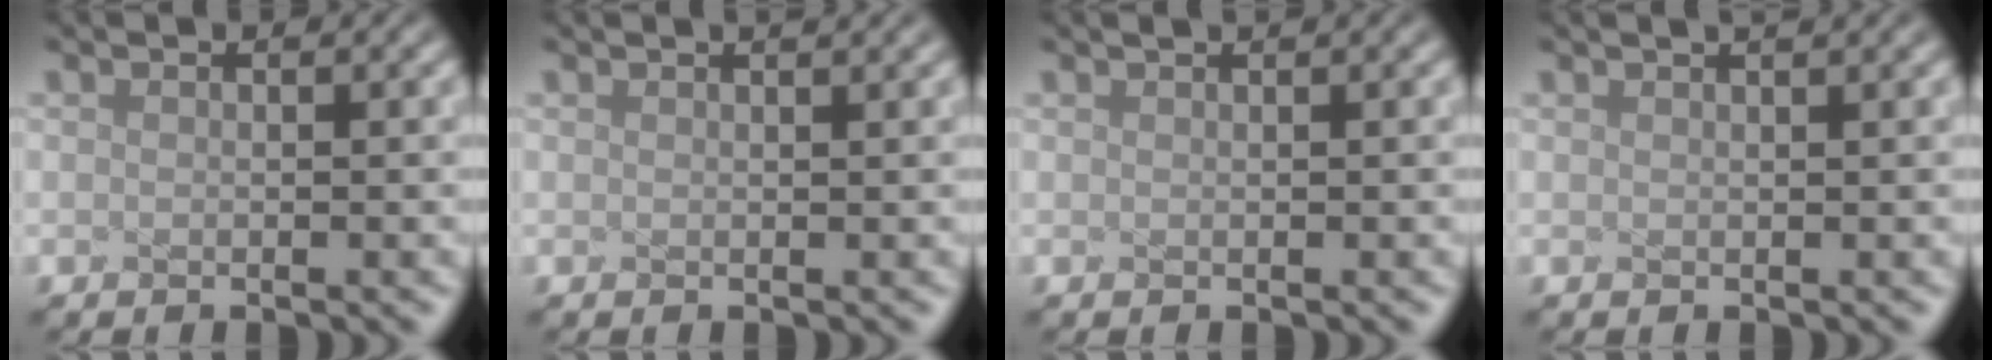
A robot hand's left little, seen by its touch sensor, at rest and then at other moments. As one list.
[{"total": 1.6, "force": [1.2, 0.6, 1.0], "torque": [-0.004, 0.010, -0.004]}, {"total": 1.2, "force": [0.9, 0.4, 0.8], "torque": [-0.004, 0.002, -0.002]}, {"total": 2.5, "force": [1.7, 1.0, 1.6], "torque": [0.002, 0.015, -0.010]}]